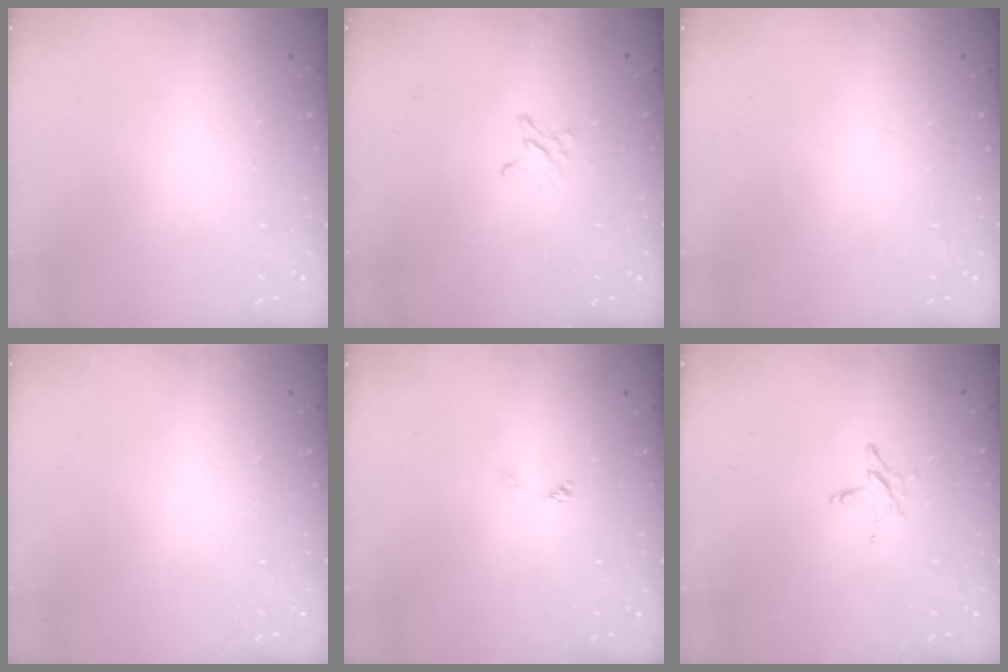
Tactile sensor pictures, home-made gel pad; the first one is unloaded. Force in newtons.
{"total": 2.0, "press": 2.0, "slide": 0.2}
{"total": 0.0}
{"total": 0.0}
{"total": 0.0}
{"total": 3.6, "press": 3.6, "slide": 0.4}